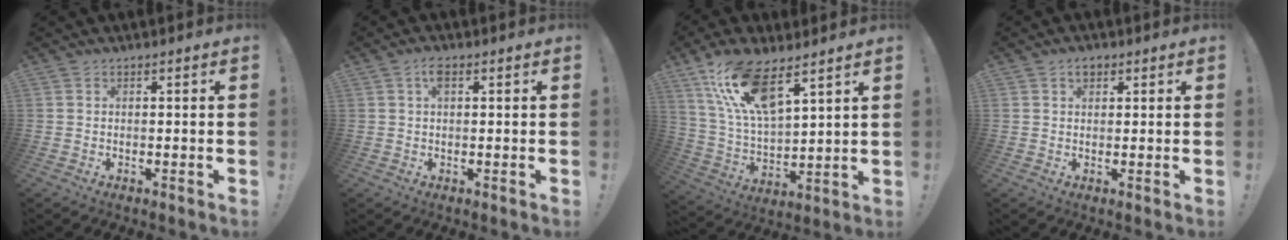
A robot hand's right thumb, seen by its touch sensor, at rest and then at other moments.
{"total": 2.8, "force": [1.0, 1.4, 2.3], "torque": [-0.045, 0.005, 0.015]}
{"total": 15.6, "force": [10.5, 4.9, 10.5], "torque": [-0.209, -0.050, 0.187]}
{"total": 2.7, "force": [1.4, 1.7, 1.6], "torque": [-0.024, 0.002, 0.024]}